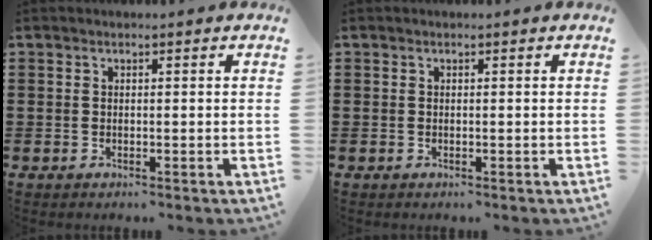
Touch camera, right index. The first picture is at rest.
{"total": 0.0}